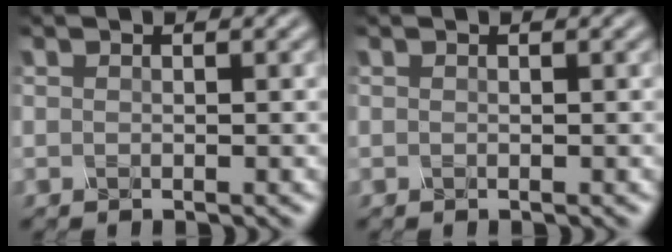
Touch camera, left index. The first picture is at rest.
{"total": 0.0}